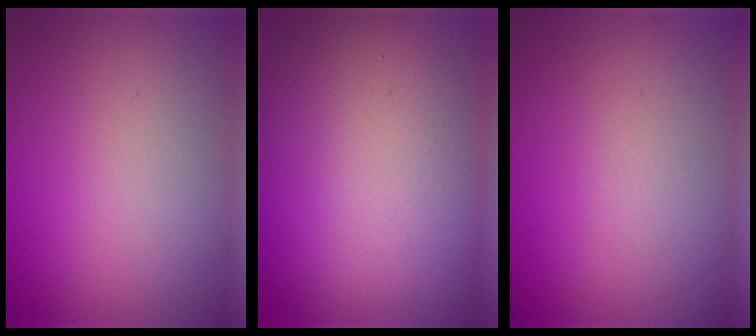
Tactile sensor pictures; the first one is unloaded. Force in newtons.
{"total": 17.7, "press": 17.6, "slide": 1.5}
{"total": 0.0}